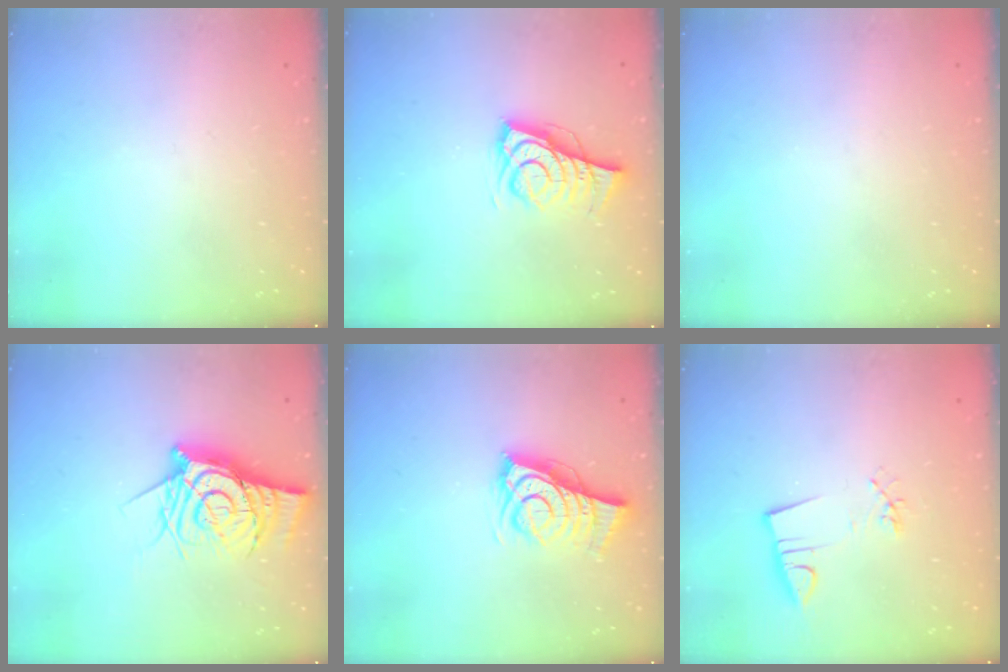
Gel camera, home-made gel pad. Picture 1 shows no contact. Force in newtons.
{"total": 8.7, "press": 8.4, "slide": 2.4}
{"total": 0.0}
{"total": 12.2, "press": 12.2, "slide": 1.2}
{"total": 8.7, "press": 8.5, "slide": 1.6}
{"total": 3.5, "press": 2.2, "slide": 2.7}